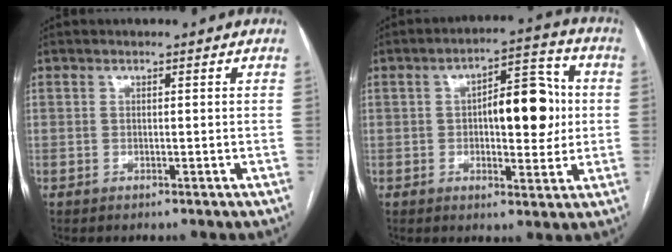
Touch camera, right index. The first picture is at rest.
{"total": 10.8, "force": [0.6, 4.1, 10.0], "torque": [-0.140, 0.024, 0.011]}